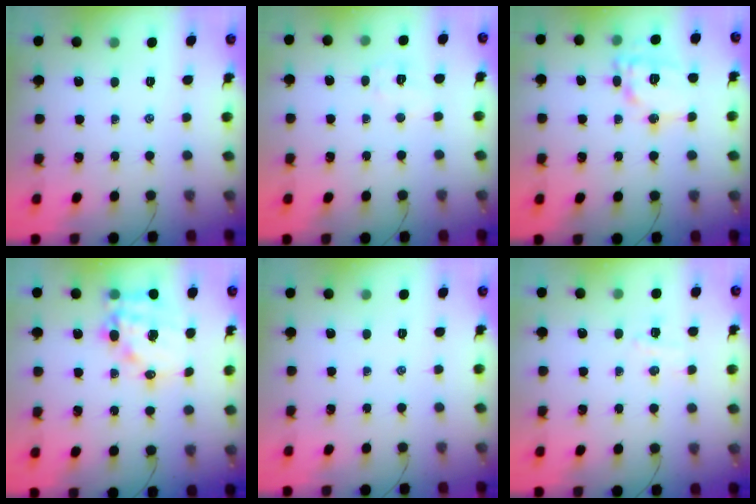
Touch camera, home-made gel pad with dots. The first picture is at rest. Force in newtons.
{"total": 4.4, "press": 4.3, "slide": 1.0}
{"total": 13.4, "press": 13.4, "slide": 0.9}
{"total": 14.2, "press": 13.9, "slide": 3.3}
{"total": 0.0}
{"total": 4.3, "press": 4.1, "slide": 1.1}